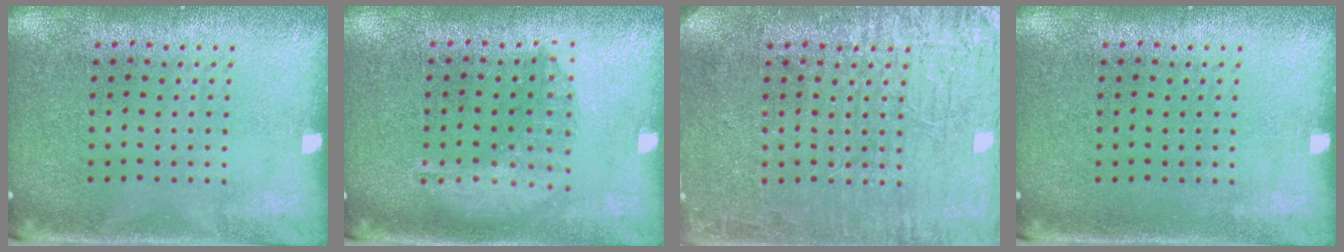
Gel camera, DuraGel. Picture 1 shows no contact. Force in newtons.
{"total": 1.3, "press": 1.3, "slide": 0.4}
{"total": 5.9, "press": 5.8, "slide": 1.0}
{"total": 0.0}